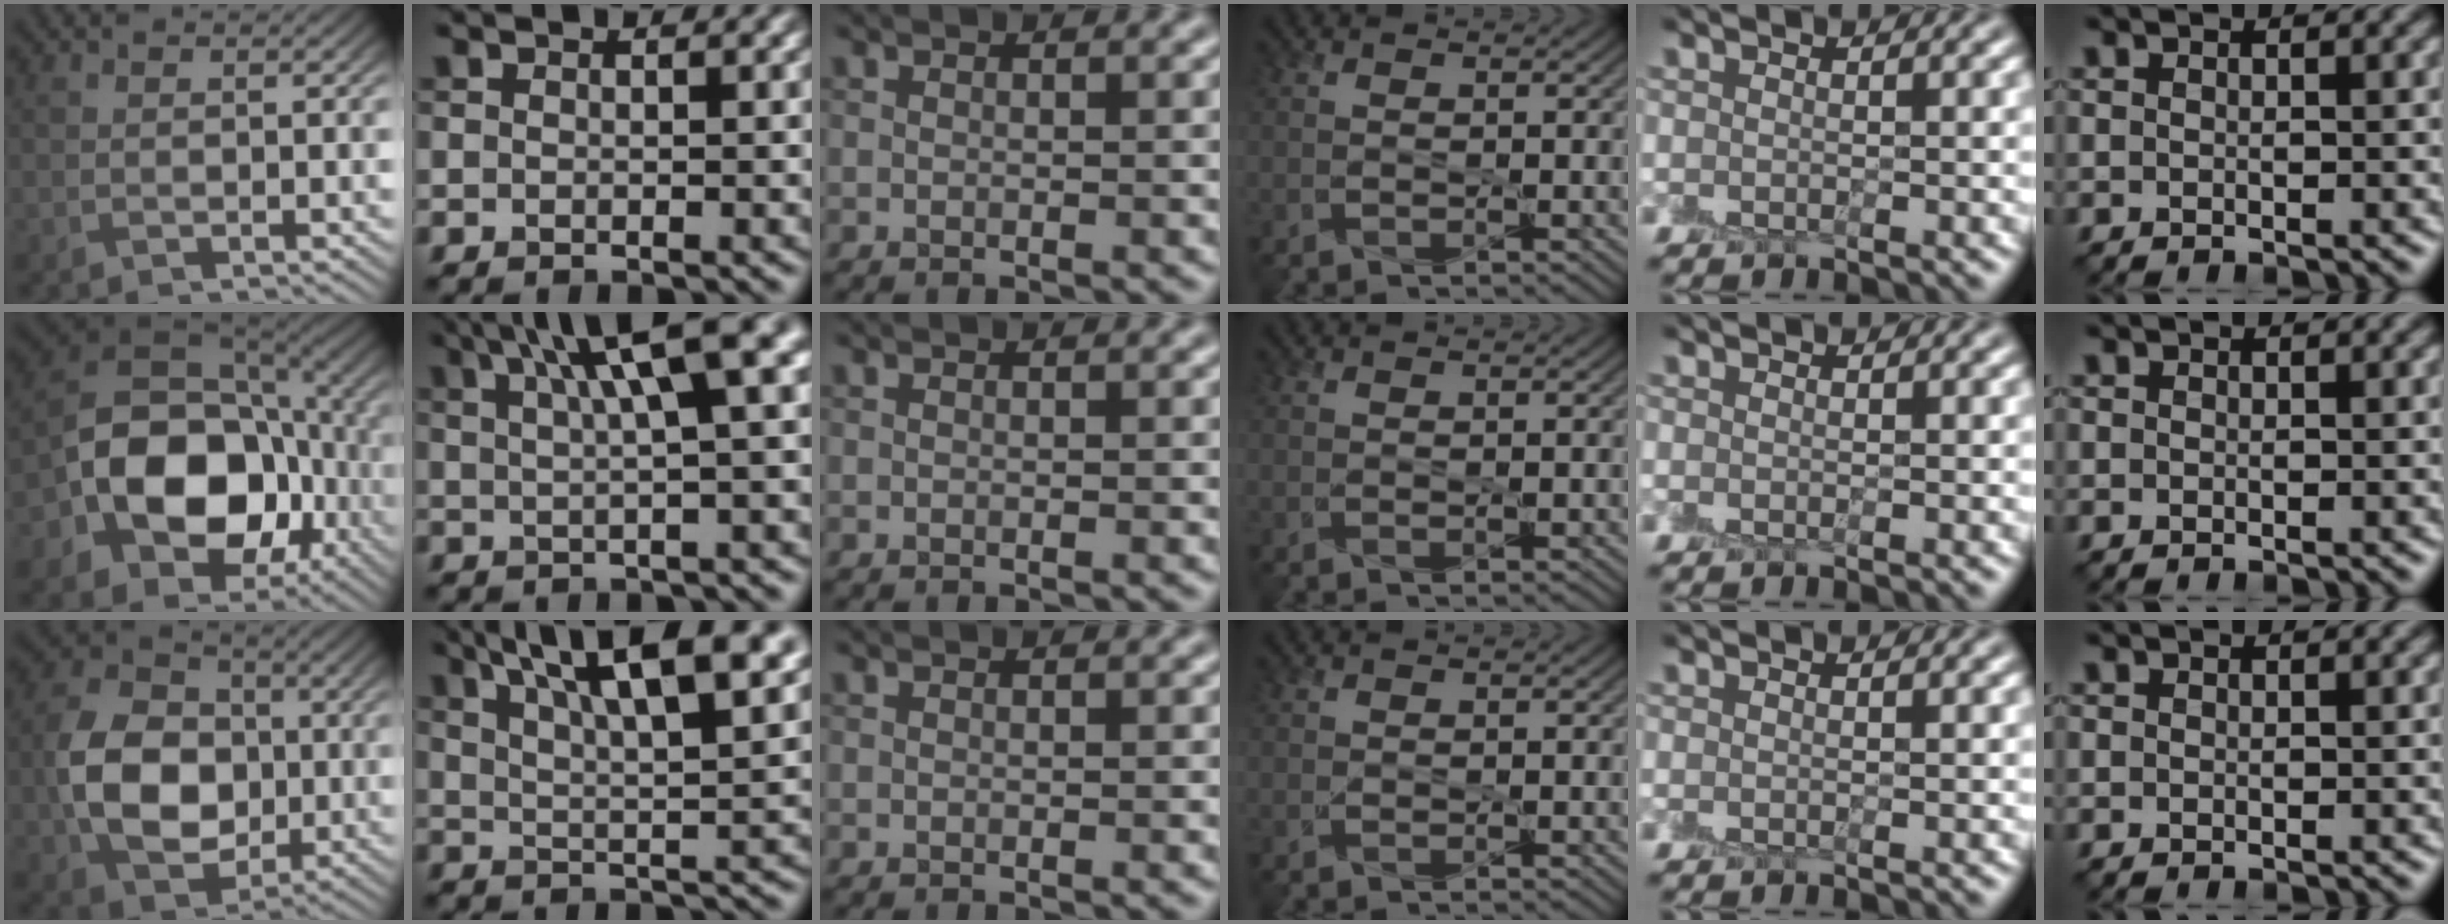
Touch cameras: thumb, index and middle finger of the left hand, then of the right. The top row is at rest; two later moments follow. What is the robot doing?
{"motion": "peel", "object": "envelope seal"}